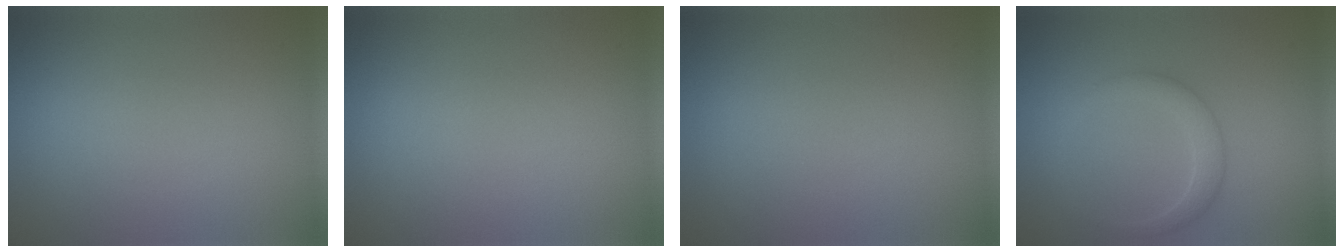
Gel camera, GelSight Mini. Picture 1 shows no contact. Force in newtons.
{"total": 0.0}
{"total": 0.0}
{"total": 2.1, "press": 2.1, "slide": 0.1}